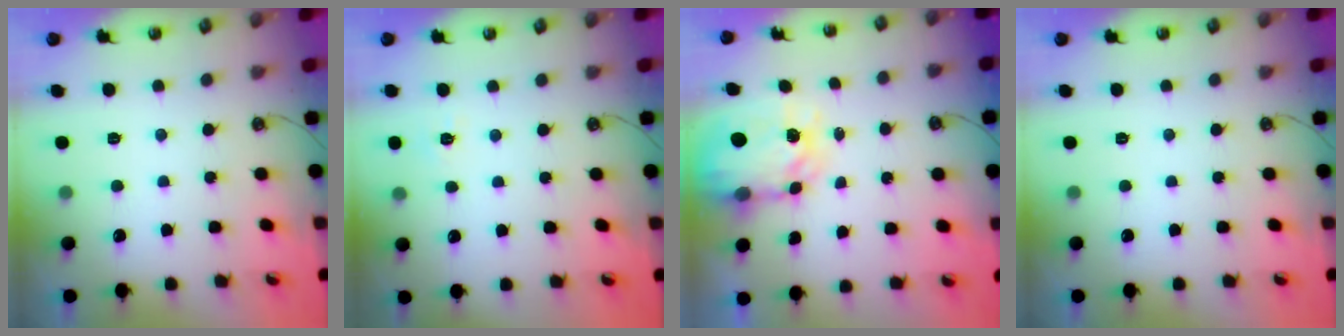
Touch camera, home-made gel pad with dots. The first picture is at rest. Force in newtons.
{"total": 4.8, "press": 4.7, "slide": 0.5}
{"total": 6.8, "press": 6.8, "slide": 0.6}
{"total": 0.0}